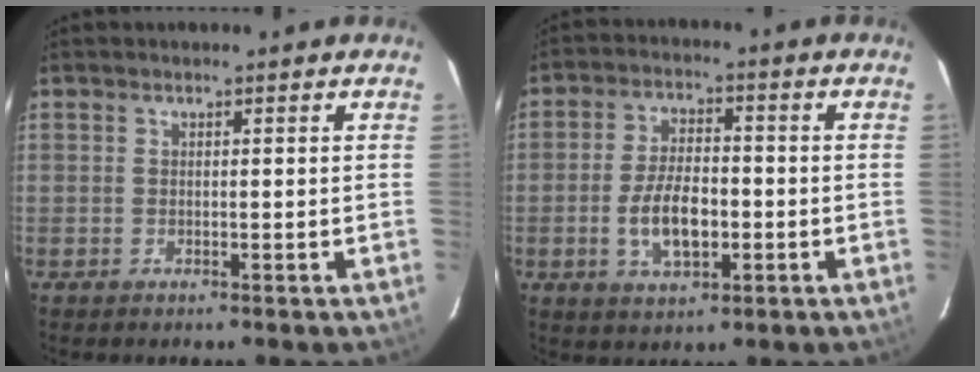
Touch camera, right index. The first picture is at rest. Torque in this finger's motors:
{"motor_torque": [0.63, 0.12, 0.41, 0.06]}